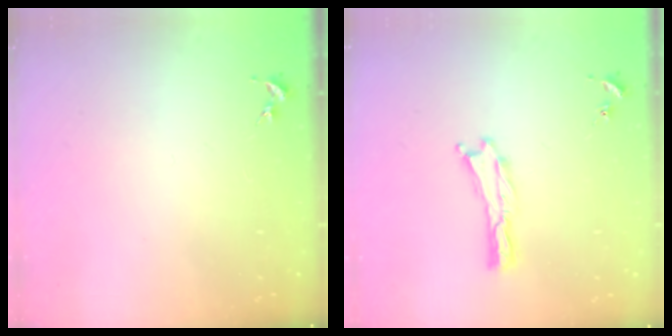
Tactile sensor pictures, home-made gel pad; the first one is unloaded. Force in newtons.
{"total": 0.0}